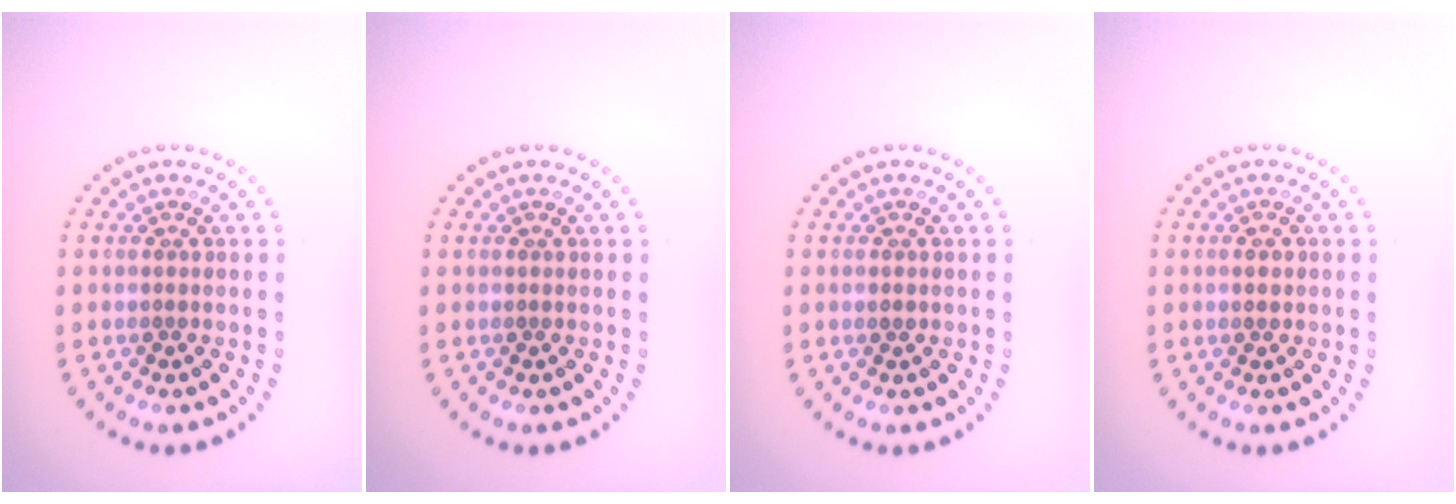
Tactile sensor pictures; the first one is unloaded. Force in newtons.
{"total": 0.0}
{"total": 0.6, "press": 0.6, "slide": 0.1}
{"total": 1.3, "press": 1.3, "slide": 0.0}